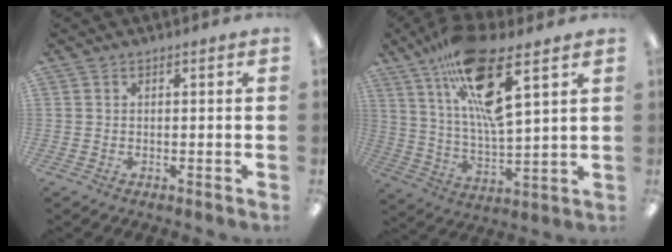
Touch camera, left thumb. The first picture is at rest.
{"total": 18.6, "force": [11.0, 4.9, 14.2], "torque": [-0.262, -0.052, 0.180]}